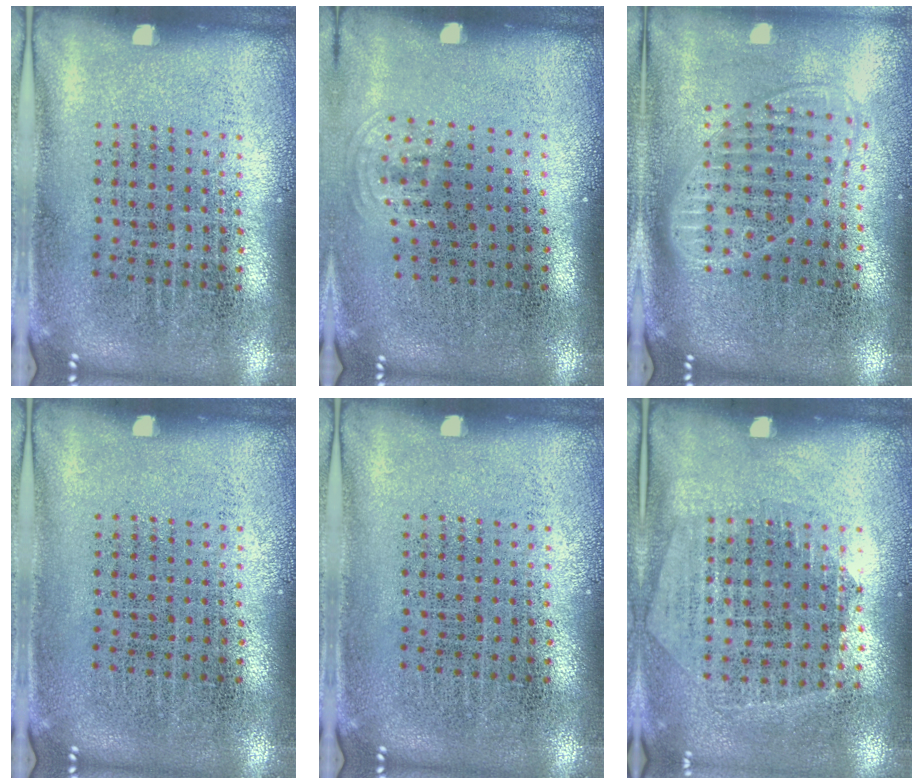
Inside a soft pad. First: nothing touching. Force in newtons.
{"total": 0.8, "press": 0.5, "slide": 0.6}
{"total": 1.8, "press": 1.4, "slide": 1.0}
{"total": 0.0}
{"total": 0.0}
{"total": 1.3, "press": 1.1, "slide": 0.6}